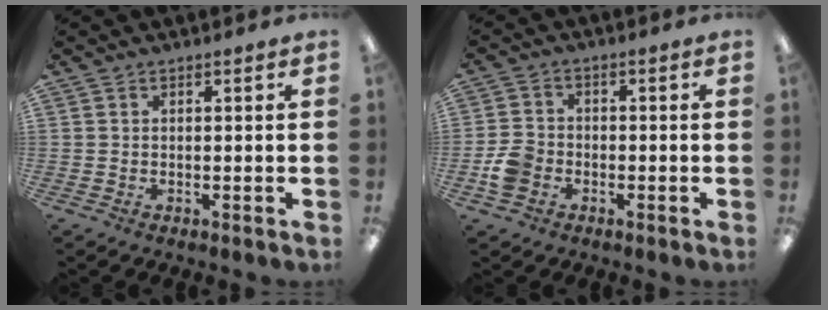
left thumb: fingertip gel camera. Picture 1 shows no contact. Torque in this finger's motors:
{"motor_torque": [-0.09, 0.02, 0.19, -0.22, 0.03]}